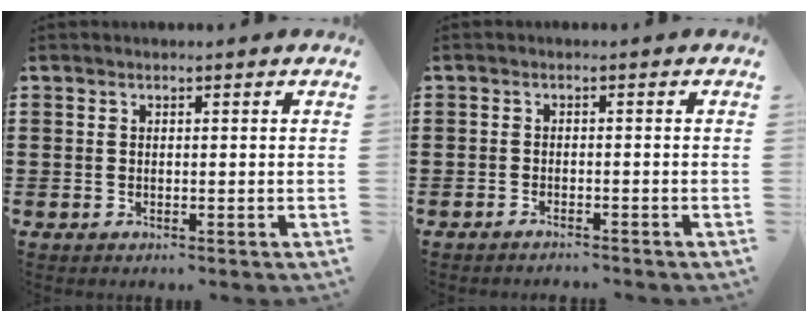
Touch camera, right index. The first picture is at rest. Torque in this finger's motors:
{"motor_torque": [0.44, 0.68, 0.07, -0.01]}